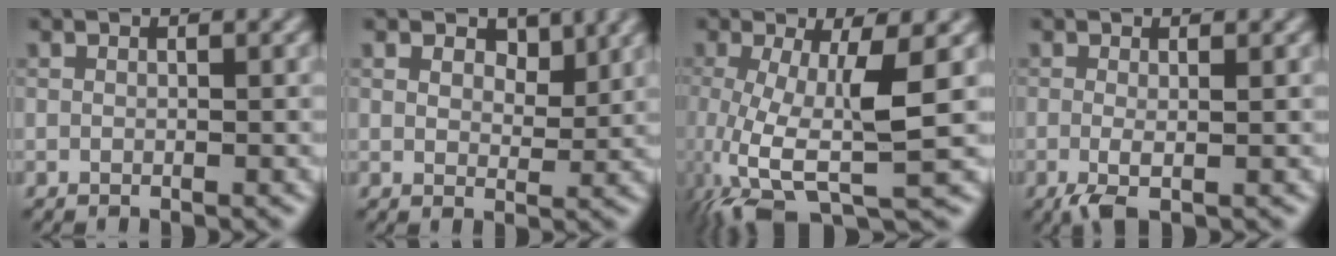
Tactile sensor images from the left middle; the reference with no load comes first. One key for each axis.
{"total": 3.3, "fx": 2.0, "fy": 1.9, "fz": 1.7, "tx": -0.033, "ty": 0.000, "tz": 0.027}
{"total": 8.3, "fx": -1.3, "fy": 2.0, "fz": 7.9, "tx": -0.162, "ty": -0.008, "tz": -0.027}
{"total": 1.8, "fx": -0.5, "fy": 0.3, "fz": 1.7, "tx": -0.041, "ty": -0.007, "tz": -0.013}